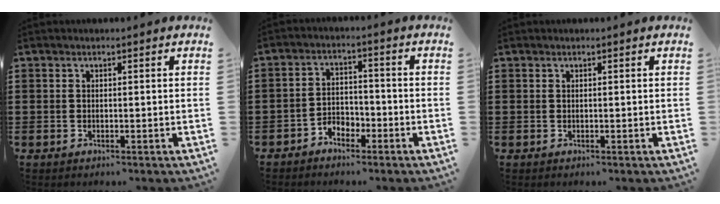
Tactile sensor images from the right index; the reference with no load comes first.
{"total": 3.1, "force": [-2.6, 1.6, 0.5], "torque": [-0.016, 0.008, -0.055]}
{"total": 0.0}